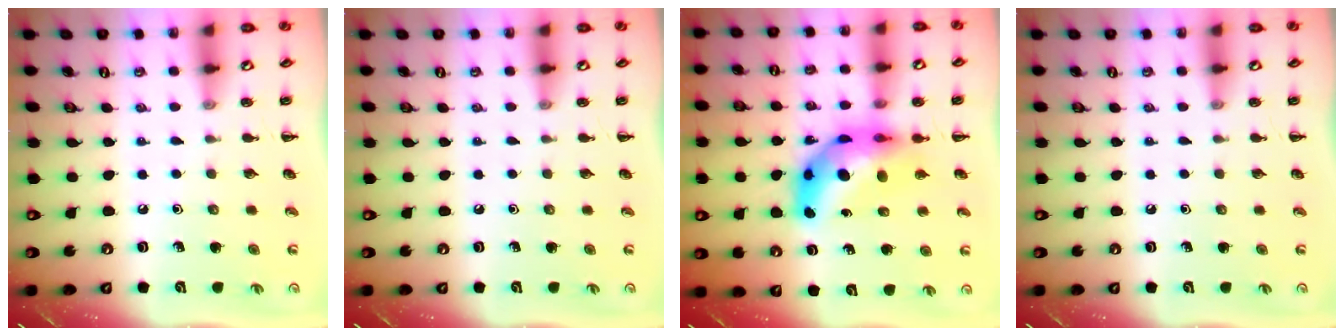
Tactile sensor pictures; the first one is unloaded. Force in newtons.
{"total": 0.0}
{"total": 11.6, "press": 11.1, "slide": 3.3}
{"total": 0.0}